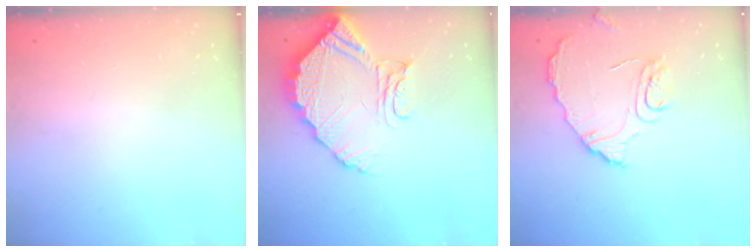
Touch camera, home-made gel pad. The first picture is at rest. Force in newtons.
{"total": 14.0, "press": 14.0, "slide": 1.3}
{"total": 10.6, "press": 10.6, "slide": 0.7}